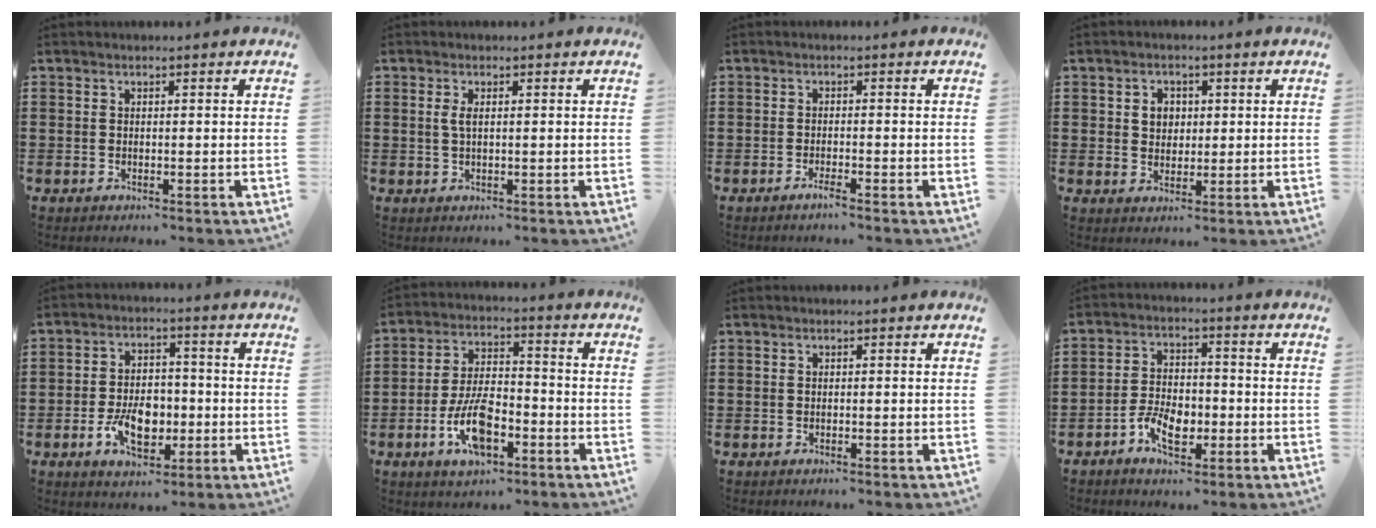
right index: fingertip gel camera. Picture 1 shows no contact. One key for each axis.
{"total": 1.7, "fx": 0.3, "fy": 0.5, "fz": 1.6, "tx": -0.033, "ty": 0.003, "tz": 0.003}
{"total": 1.5, "fx": -1.3, "fy": -0.1, "fz": 0.8, "tx": -0.014, "ty": -0.004, "tz": -0.023}
{"total": 3.1, "fx": 0.6, "fy": 2.7, "fz": 1.5, "tx": -0.038, "ty": 0.012, "tz": 0.008}
{"total": 7.5, "fx": -2.1, "fy": 4.7, "fz": 5.5, "tx": -0.099, "ty": -0.001, "tz": -0.041}
{"total": 9.5, "fx": -3.9, "fy": 4.4, "fz": 7.5, "tx": -0.160, "ty": 0.002, "tz": -0.072}
{"total": 0.0}
{"total": 6.1, "fx": -2.6, "fy": 3.6, "fz": 4.2, "tx": -0.085, "ty": 0.007, "tz": -0.048}